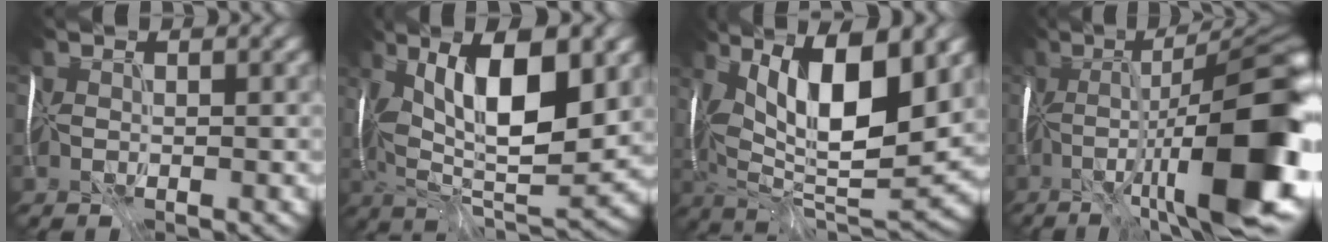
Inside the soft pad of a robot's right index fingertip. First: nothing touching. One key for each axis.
{"total": 12.1, "fx": 3.4, "fy": 3.8, "fz": 11.0, "tx": -0.185, "ty": 0.007, "tz": 0.058}
{"total": 13.2, "fx": 4.7, "fy": 3.5, "fz": 11.9, "tx": -0.204, "ty": 0.001, "tz": 0.084}
{"total": 15.6, "fx": -3.6, "fy": 2.6, "fz": 15.0, "tx": -0.227, "ty": 0.008, "tz": -0.049}